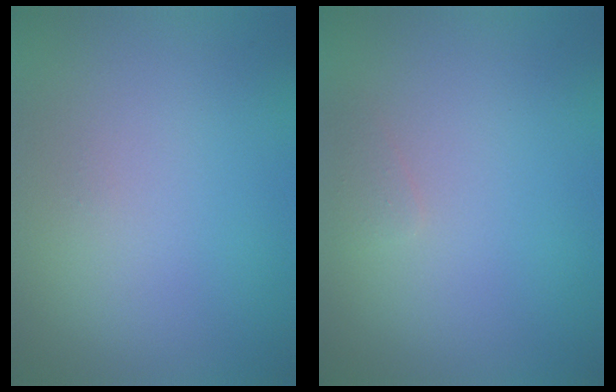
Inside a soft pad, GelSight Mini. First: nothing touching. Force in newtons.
{"total": 0.6, "press": 0.6, "slide": 0.1}